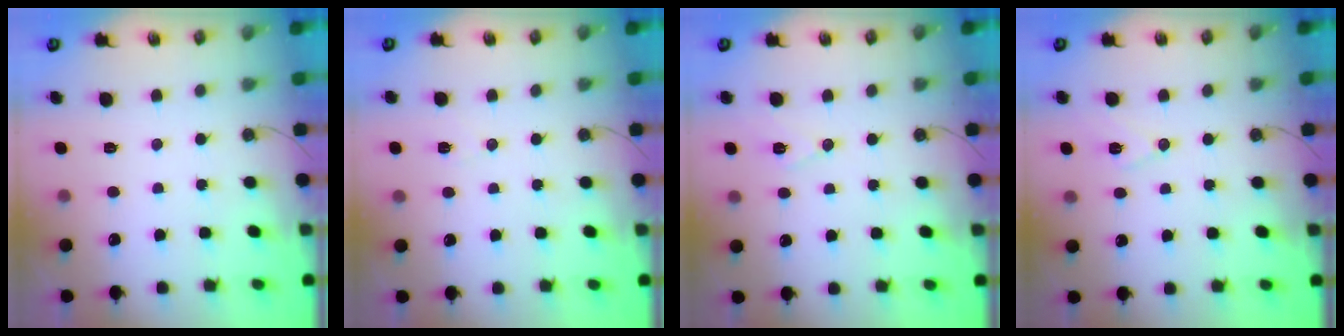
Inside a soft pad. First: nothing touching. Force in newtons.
{"total": 5.2, "press": 4.9, "slide": 1.7}
{"total": 7.2, "press": 6.1, "slide": 3.9}
{"total": 7.4, "press": 6.4, "slide": 3.7}